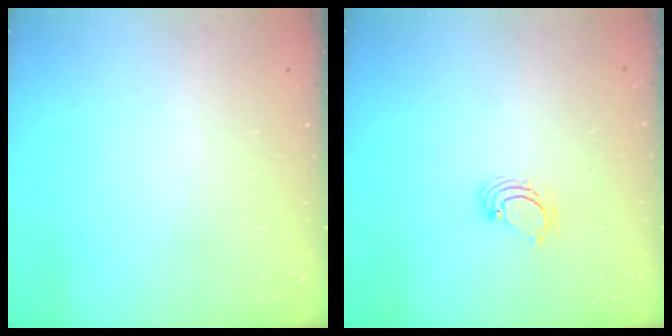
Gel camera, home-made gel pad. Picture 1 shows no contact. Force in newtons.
{"total": 4.0, "press": 4.0, "slide": 0.5}